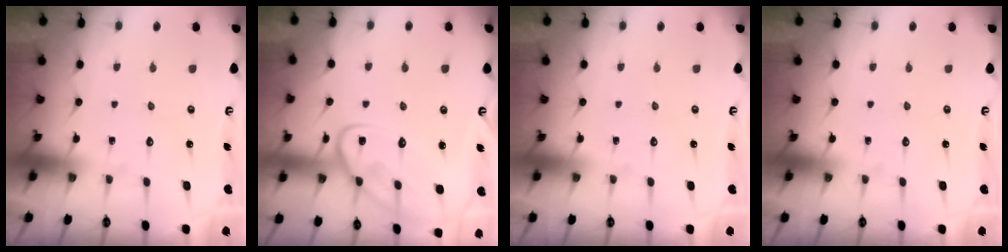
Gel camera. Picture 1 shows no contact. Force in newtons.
{"total": 13.7, "press": 13.6, "slide": 1.3}
{"total": 0.0}
{"total": 0.0}